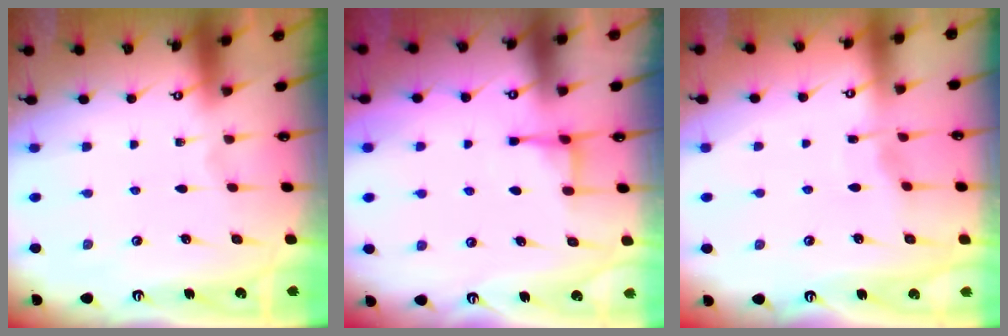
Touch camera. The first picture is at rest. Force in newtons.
{"total": 3.7, "press": 3.7, "slide": 0.6}
{"total": 3.6, "press": 3.6, "slide": 0.4}